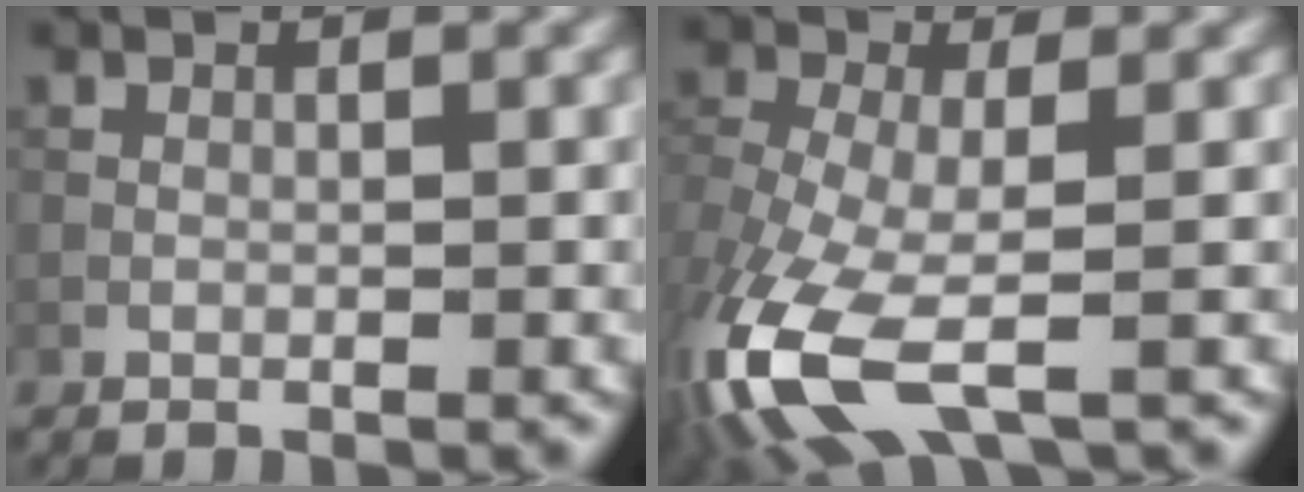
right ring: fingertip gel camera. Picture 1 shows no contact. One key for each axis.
{"total": 9.6, "fx": -4.2, "fy": 4.2, "fz": 7.5, "tx": -0.191, "ty": -0.023, "tz": -0.085}